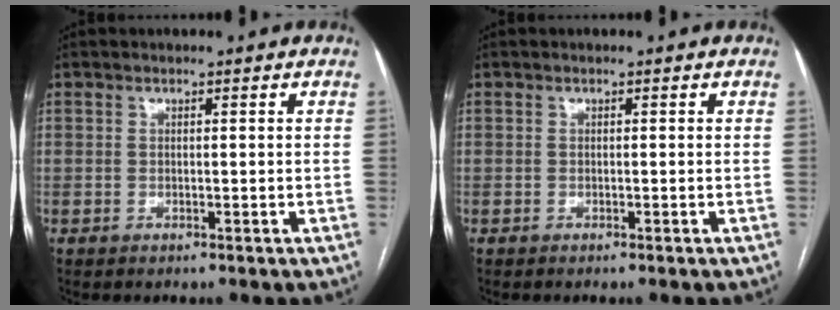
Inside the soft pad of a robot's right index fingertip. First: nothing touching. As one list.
[{"total": 0.0}]